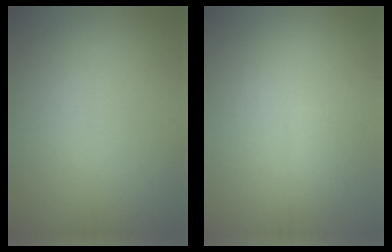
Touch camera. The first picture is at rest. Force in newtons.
{"total": 1.3, "press": 1.3, "slide": 0.1}